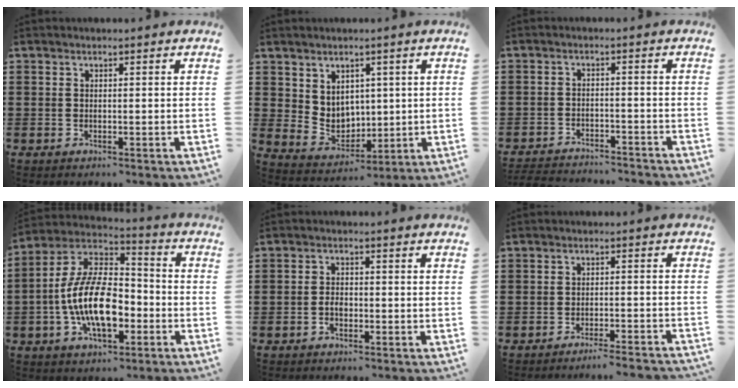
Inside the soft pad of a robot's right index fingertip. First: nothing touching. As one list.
[{"total": 5.0, "force": [2.7, 4.0, 1.2], "torque": [-0.038, -0.008, 0.052]}, {"total": 3.2, "force": [-3.2, 0.0, 0.1], "torque": [-0.008, -0.004, -0.068]}, {"total": 14.1, "force": [-4.2, 6.9, 11.6], "torque": [-0.256, 0.000, -0.080]}, {"total": 2.0, "force": [-0.9, 1.1, 1.5], "torque": [-0.030, 0.002, -0.018]}, {"total": 2.9, "force": [-2.7, -0.6, 1.1], "torque": [-0.019, -0.007, -0.053]}]